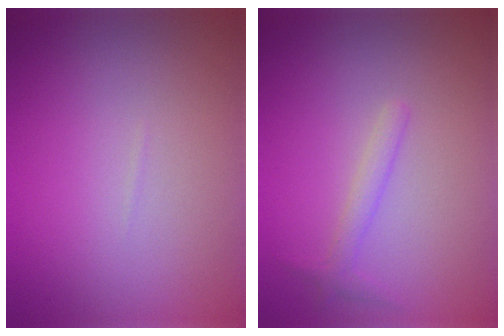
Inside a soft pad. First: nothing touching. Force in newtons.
{"total": 1.4, "press": 1.4, "slide": 0.1}